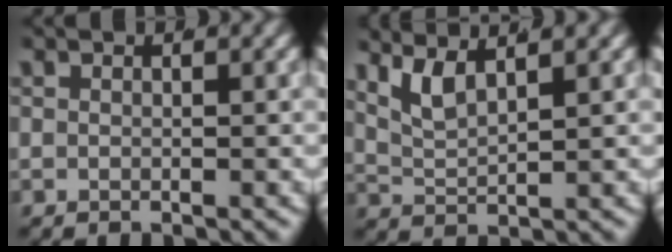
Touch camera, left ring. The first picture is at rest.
{"total": 3.4, "force": [1.8, 1.7, 2.3], "torque": [-0.063, -0.010, 0.039]}